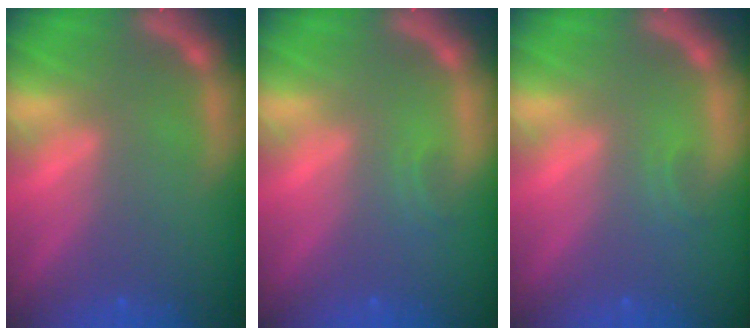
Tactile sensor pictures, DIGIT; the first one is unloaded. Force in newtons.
{"total": 0.9}
{"total": 0.9}